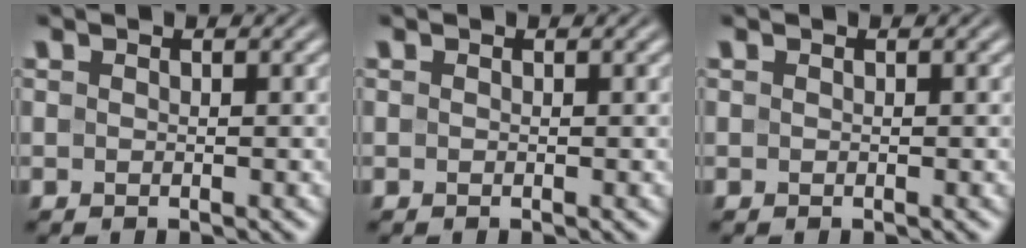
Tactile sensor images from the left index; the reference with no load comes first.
{"total": 0.0}
{"total": 0.0}